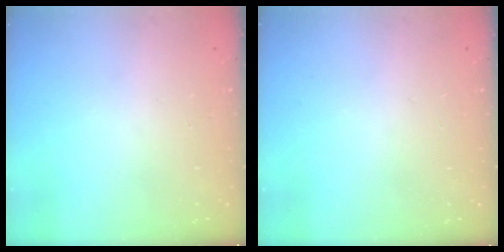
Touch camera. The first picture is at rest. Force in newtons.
{"total": 0.0}